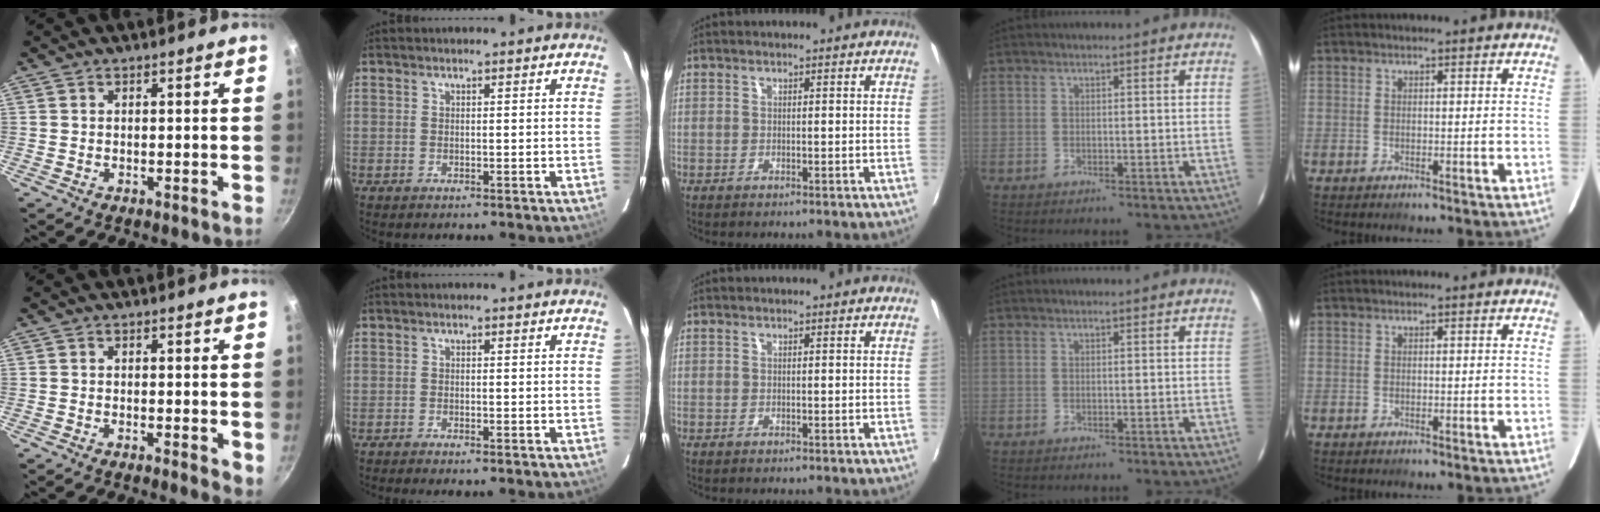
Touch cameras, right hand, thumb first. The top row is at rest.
{"thumb": {"total": 2.7, "force": [-0.2, 1.0, 2.5], "torque": [-0.030, -0.010, -0.004]}, "index": {"total": 1.6, "force": [-1.4, 0.1, 0.8], "torque": [-0.025, -0.004, -0.025]}}